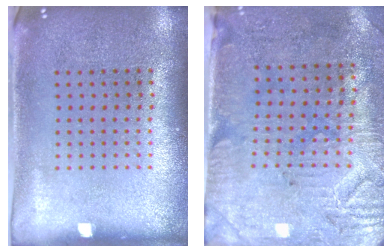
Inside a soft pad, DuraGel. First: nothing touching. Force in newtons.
{"total": 3.1, "press": 2.6, "slide": 1.5}